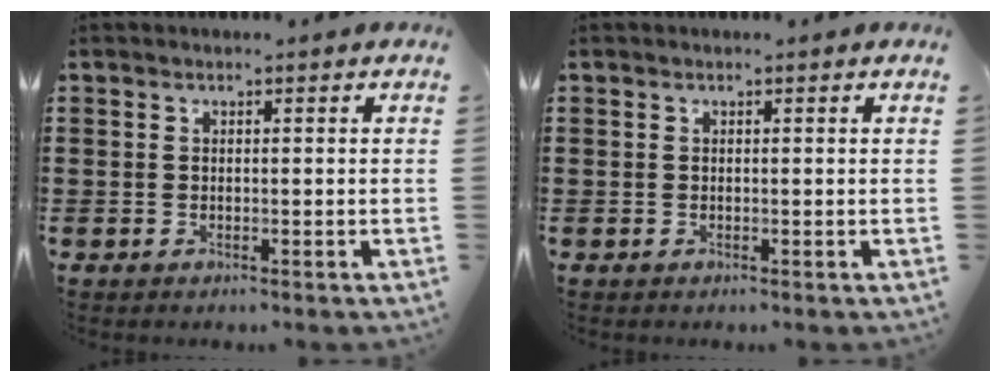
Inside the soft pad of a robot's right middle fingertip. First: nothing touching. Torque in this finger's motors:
{"motor_torque": [0.04, -0.04, 0.00, 0.00]}